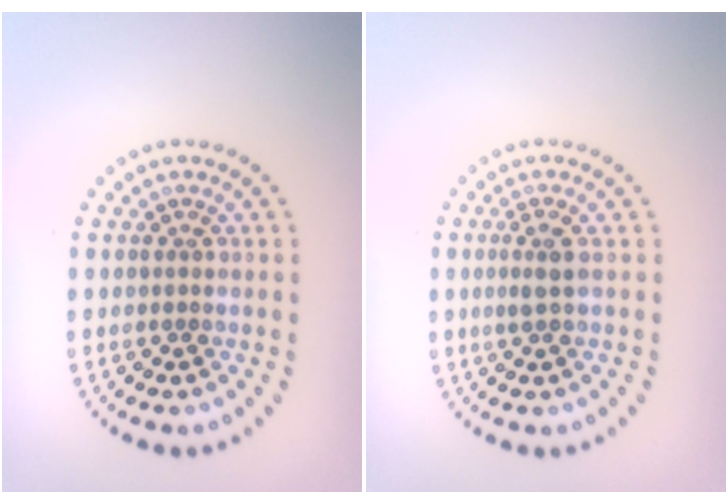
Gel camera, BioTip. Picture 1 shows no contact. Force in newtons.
{"total": 1.5, "press": 1.3, "slide": 0.7}